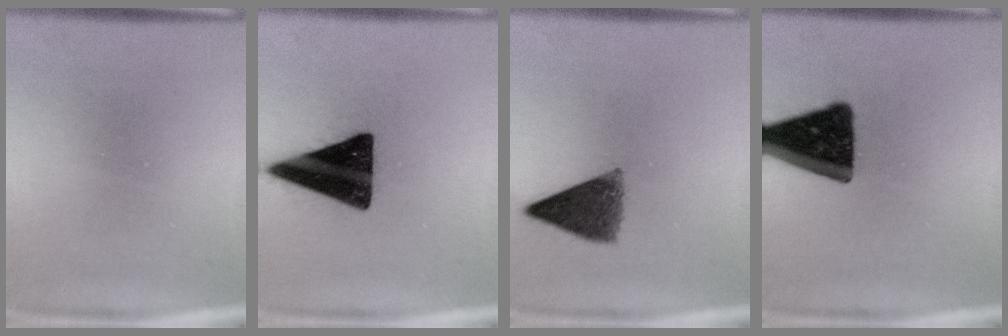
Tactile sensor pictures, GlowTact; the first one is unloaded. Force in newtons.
{"total": 18.3}
{"total": 7.4}
{"total": 16.3}